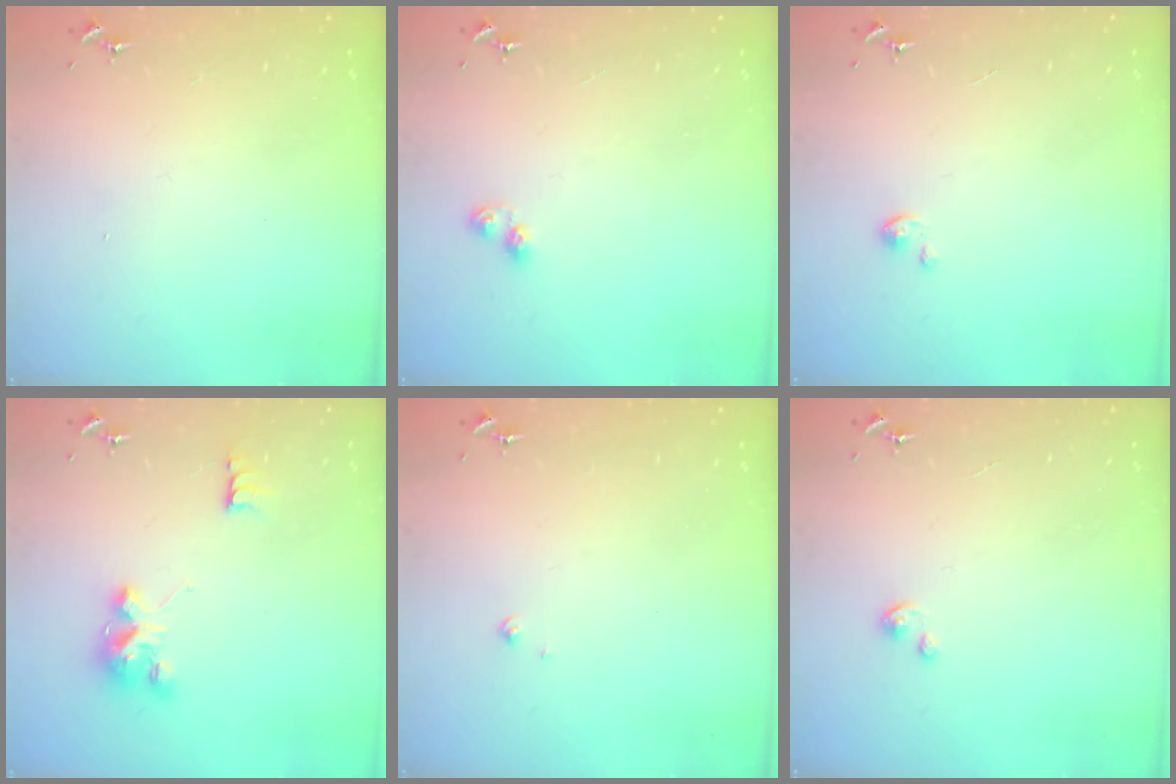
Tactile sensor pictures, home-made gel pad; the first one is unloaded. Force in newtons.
{"total": 3.8, "press": 3.7, "slide": 1.1}
{"total": 1.1, "press": 1.1, "slide": 0.3}
{"total": 9.2, "press": 9.2, "slide": 0.9}
{"total": 2.1, "press": 2.1, "slide": 0.2}
{"total": 1.8, "press": 1.8, "slide": 0.2}